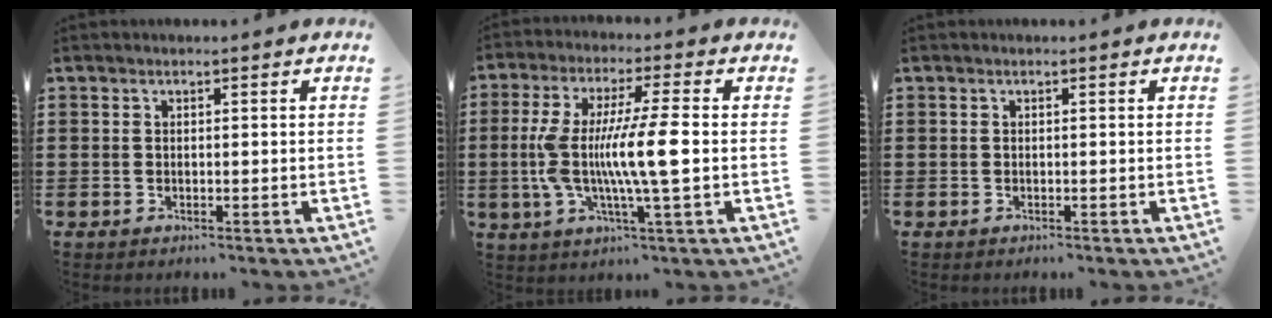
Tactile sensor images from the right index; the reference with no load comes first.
{"total": 11.0, "force": [-1.1, 0.9, 10.9], "torque": [-0.216, -0.012, -0.027]}
{"total": 0.0}